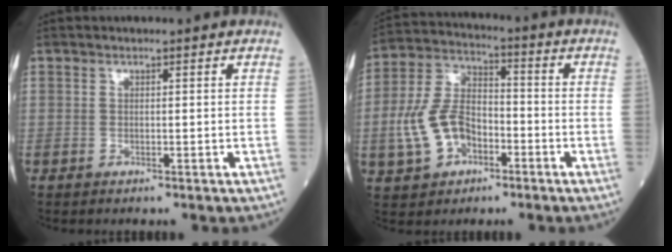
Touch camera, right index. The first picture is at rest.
{"total": 10.8, "force": [-3.5, 6.9, 7.6], "torque": [-0.176, 0.018, -0.065]}